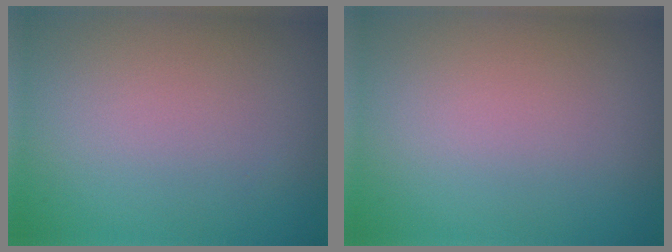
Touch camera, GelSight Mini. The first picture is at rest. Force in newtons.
{"total": 0.0}